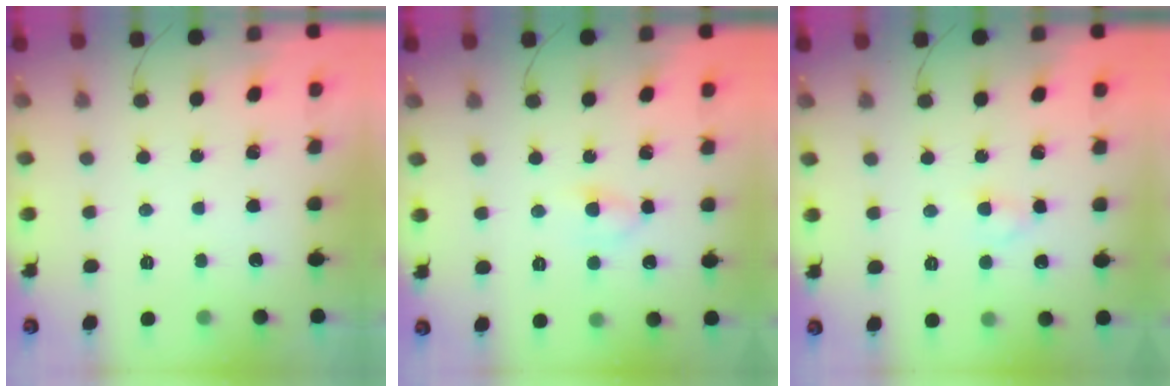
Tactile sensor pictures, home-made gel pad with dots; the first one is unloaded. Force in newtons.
{"total": 4.3, "press": 4.2, "slide": 1.3}
{"total": 2.1, "press": 1.9, "slide": 0.9}